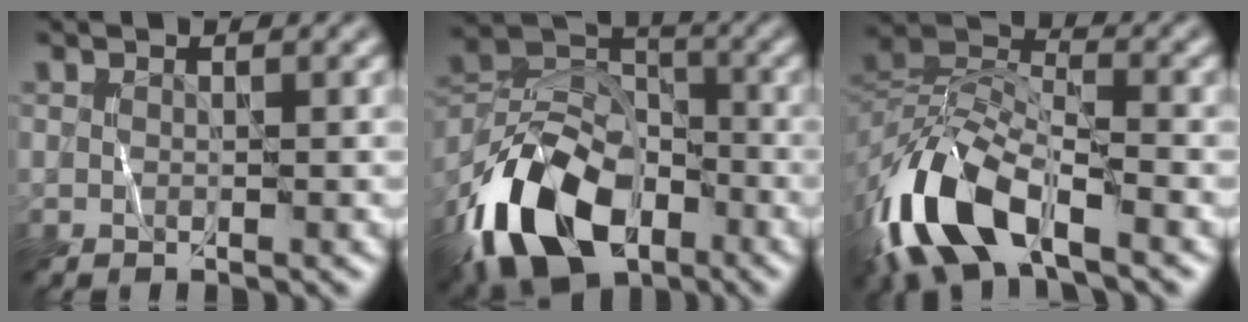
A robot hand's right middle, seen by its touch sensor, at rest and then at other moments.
{"total": 12.7, "force": [-6.9, 7.7, 7.4], "torque": [-0.147, -0.004, -0.139]}
{"total": 9.7, "force": [-5.5, 4.4, 6.7], "torque": [-0.141, 0.004, -0.118]}